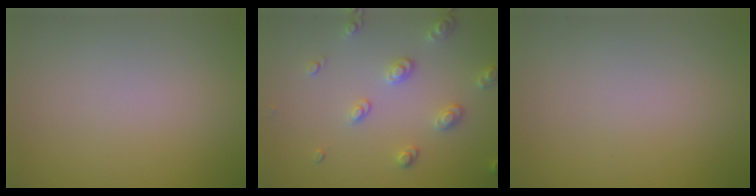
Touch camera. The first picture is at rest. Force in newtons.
{"total": 2.6, "press": 2.6, "slide": 0.6}
{"total": 0.0}